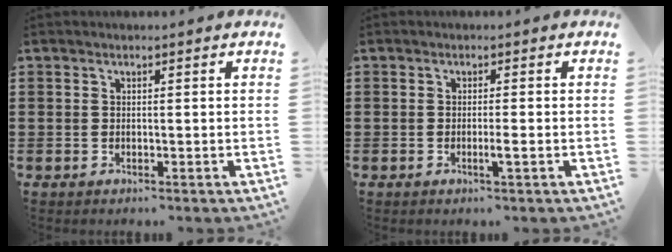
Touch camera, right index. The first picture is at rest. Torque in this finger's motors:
{"motor_torque": [0.56, -0.19, 0.03, 0.04]}